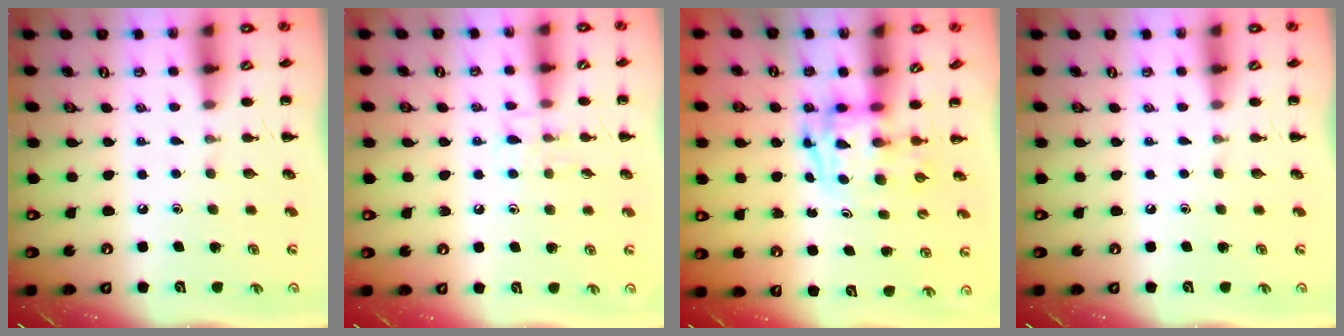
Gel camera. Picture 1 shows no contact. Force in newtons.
{"total": 7.5, "press": 7.1, "slide": 2.2}
{"total": 3.3, "press": 3.3, "slide": 0.5}
{"total": 0.0}